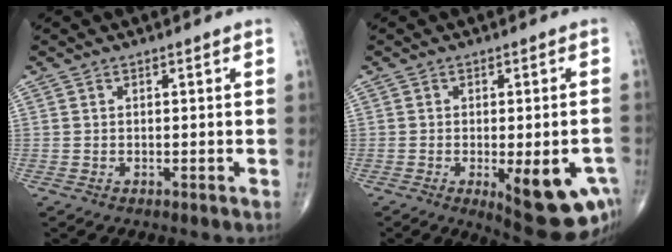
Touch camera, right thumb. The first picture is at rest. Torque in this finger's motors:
{"motor_torque": [1.30, 1.12, 0.01, -0.11, 0.24]}